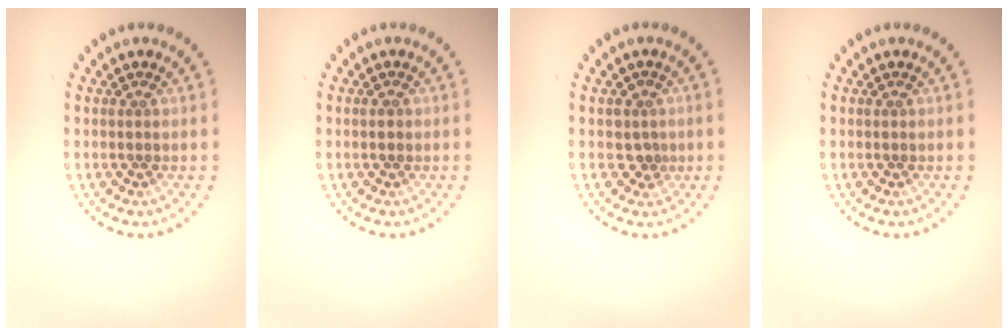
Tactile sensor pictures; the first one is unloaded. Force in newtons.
{"total": 1.0, "press": 0.9, "slide": 0.2}
{"total": 1.3, "press": 1.1, "slide": 0.7}
{"total": 0.0}